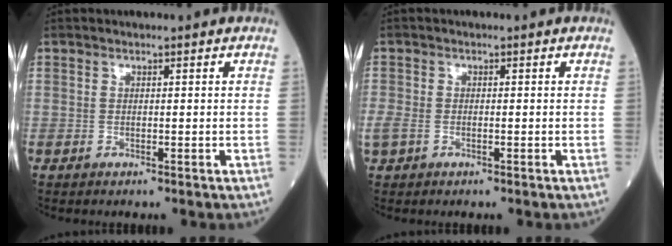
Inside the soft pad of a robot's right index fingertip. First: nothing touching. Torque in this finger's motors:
{"motor_torque": [0.34, -0.12, 0.16, 0.04]}